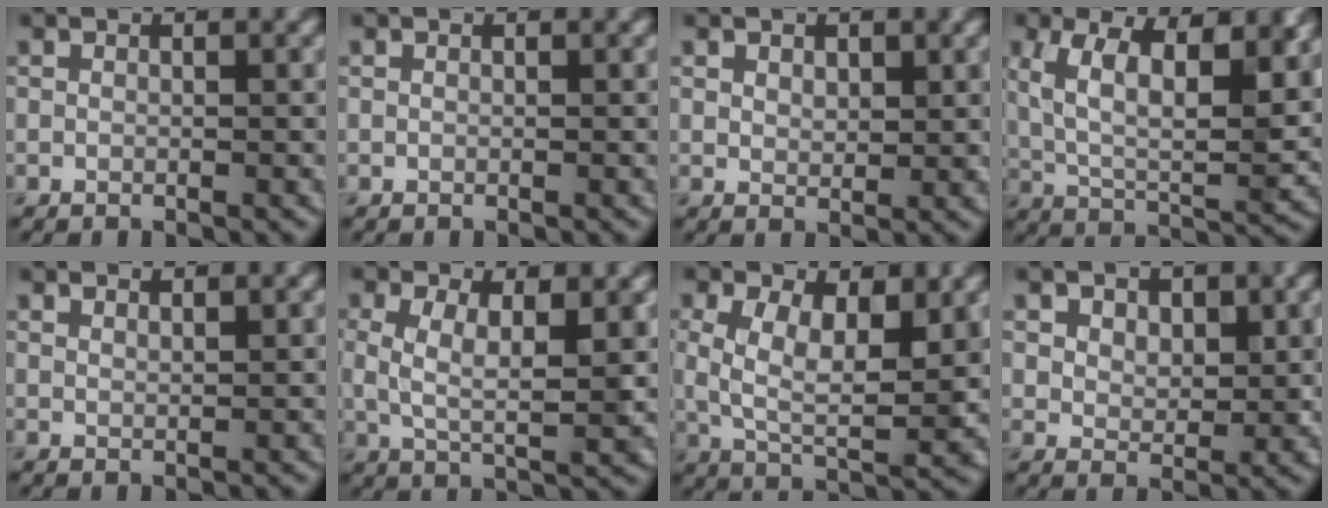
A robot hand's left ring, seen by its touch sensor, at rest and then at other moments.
{"total": 0.0}
{"total": 1.4, "force": [0.8, 0.8, 0.7], "torque": [-0.010, -0.002, 0.017]}
{"total": 11.5, "force": [4.0, 5.3, 9.3], "torque": [-0.167, -0.003, 0.067]}
{"total": 1.3, "force": [1.2, 0.2, 0.4], "torque": [-0.003, -0.003, 0.014]}
{"total": 5.3, "force": [1.1, 2.2, 4.7], "torque": [-0.096, -0.002, 0.020]}
{"total": 7.3, "force": [1.8, 3.7, 6.0], "torque": [-0.119, -0.005, 0.033]}
{"total": 3.1, "force": [1.7, 2.1, 1.6], "torque": [-0.029, -0.008, 0.028]}